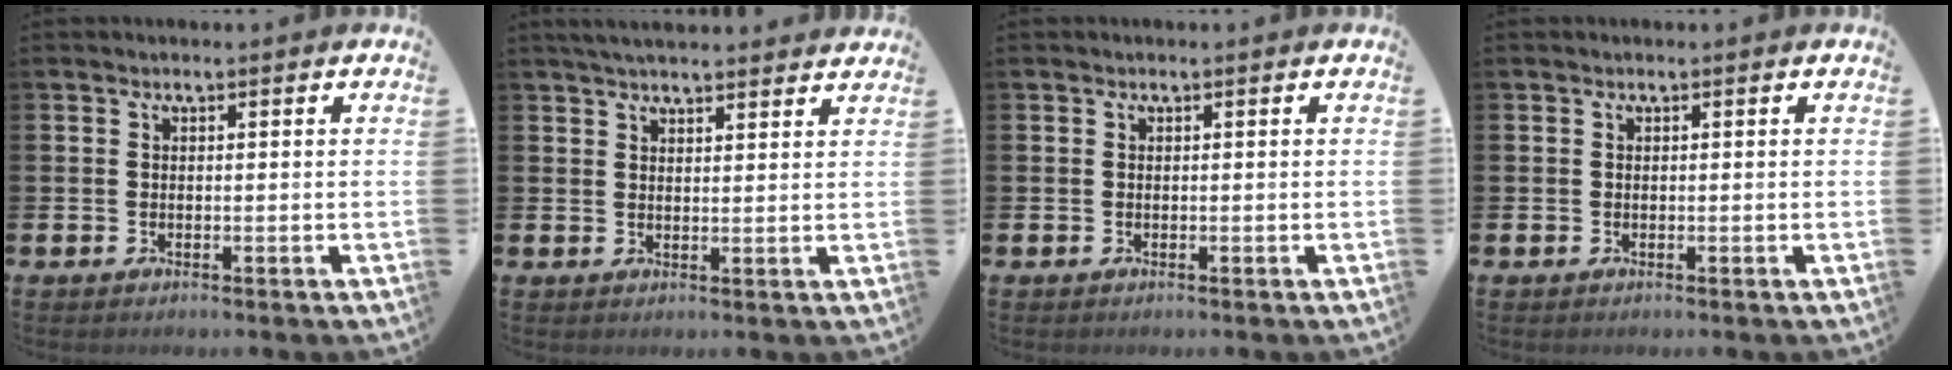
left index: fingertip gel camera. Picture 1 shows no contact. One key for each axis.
{"total": 3.6, "fx": 3.5, "fy": 0.4, "fz": 0.9, "tx": -0.024, "ty": -0.009, "tz": 0.065}
{"total": 0.0}
{"total": 0.0}